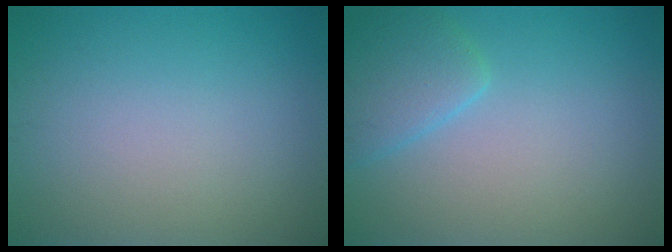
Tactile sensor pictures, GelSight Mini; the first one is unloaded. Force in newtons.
{"total": 3.0, "press": 2.9, "slide": 0.3}